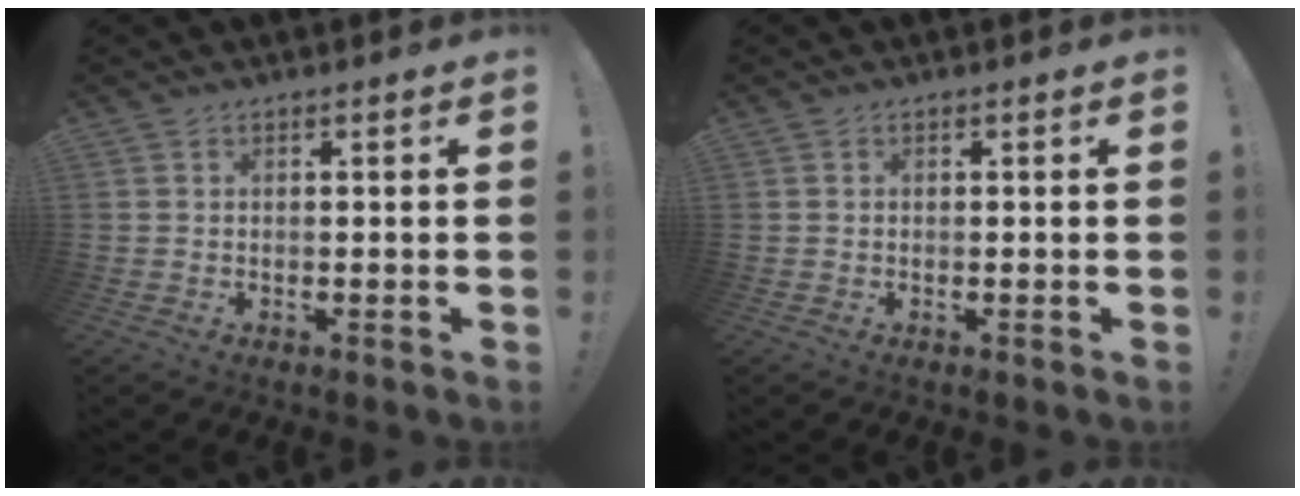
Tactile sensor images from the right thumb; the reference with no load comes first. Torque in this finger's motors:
{"motor_torque": [-0.24, -0.01, 0.00, 0.07, 0.02]}